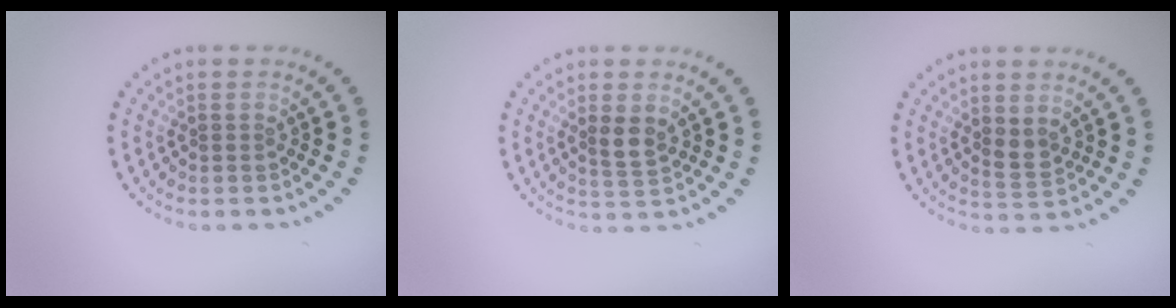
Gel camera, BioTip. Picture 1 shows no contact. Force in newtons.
{"total": 2.0, "press": 1.8, "slide": 0.9}
{"total": 1.6, "press": 1.4, "slide": 0.7}